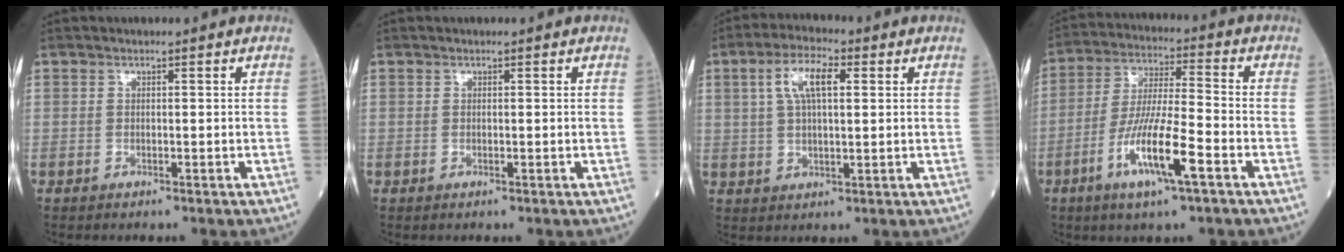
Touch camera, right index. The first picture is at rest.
{"total": 0.0}
{"total": 7.2, "force": [2.3, 2.3, 6.4], "torque": [-0.130, 0.016, 0.043]}
{"total": 11.5, "force": [-5.0, 0.9, 10.3], "torque": [-0.199, -0.012, -0.094]}